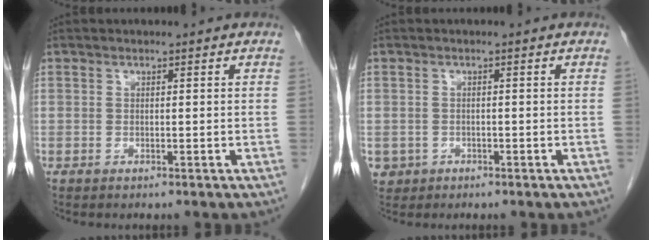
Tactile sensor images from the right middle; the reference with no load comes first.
{"total": 2.5, "force": [-1.1, 2.2, 0.2], "torque": [-0.004, 0.006, -0.015]}